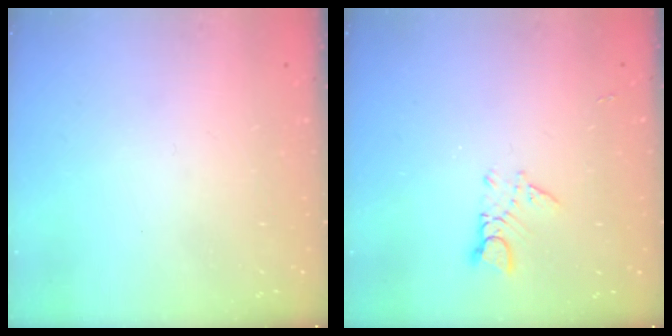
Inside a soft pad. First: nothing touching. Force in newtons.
{"total": 2.7, "press": 2.7, "slide": 0.3}